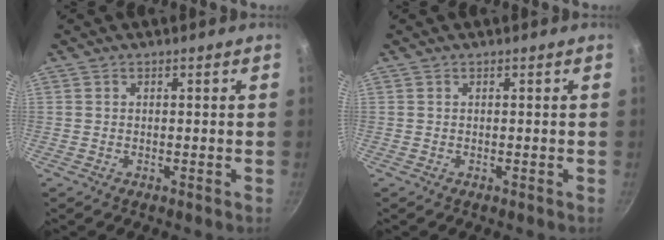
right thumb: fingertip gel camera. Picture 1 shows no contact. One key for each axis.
{"total": 0.0}